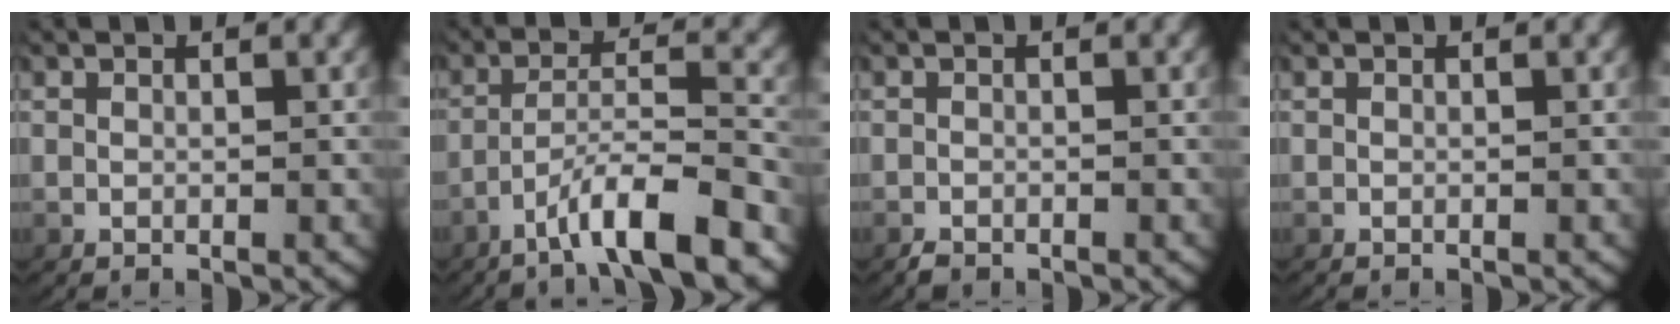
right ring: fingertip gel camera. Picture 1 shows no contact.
{"total": 6.0, "force": [-3.7, 1.4, 4.5], "torque": [-0.080, -0.004, -0.057]}
{"total": 0.8, "force": [-0.8, 0.1, 0.1], "torque": [-0.009, -0.011, -0.011]}
{"total": 0.0}